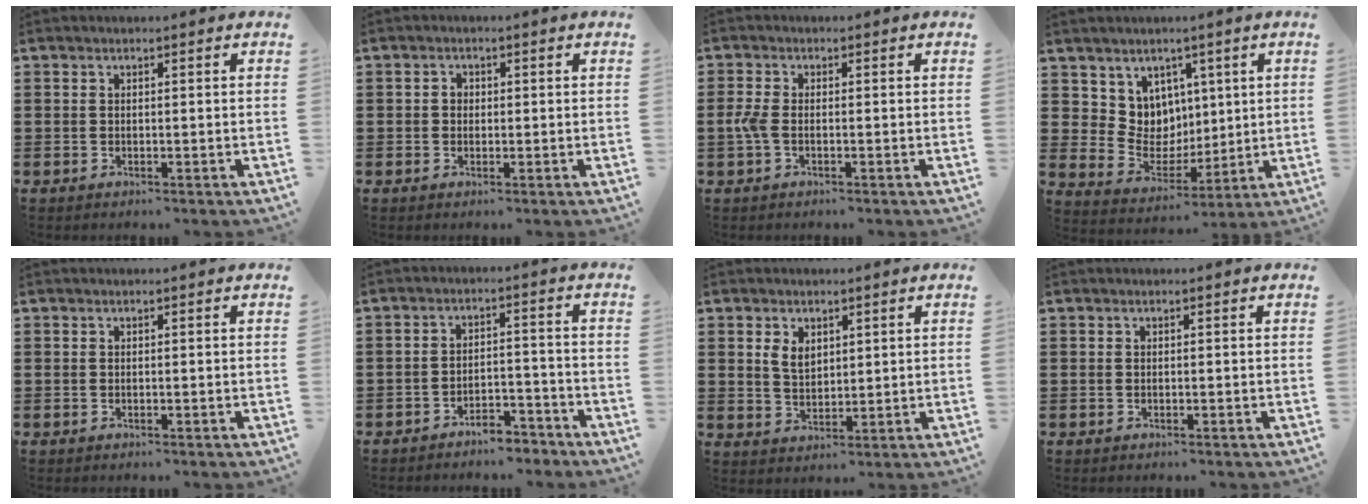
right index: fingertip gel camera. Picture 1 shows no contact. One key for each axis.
{"total": 1.2, "fx": 0.0, "fy": 1.0, "fz": 0.5, "tx": -0.013, "ty": 0.005, "tz": -0.001}
{"total": 2.5, "fx": -0.7, "fy": 1.0, "fz": 2.1, "tx": -0.061, "ty": -0.006, "tz": -0.019}
{"total": 7.3, "fx": 3.9, "fy": 6.2, "fz": 0.4, "tx": -0.046, "ty": -0.028, "tz": 0.078}
{"total": 0.0}
{"total": 4.1, "fx": -4.0, "fy": 0.7, "fz": 0.6, "tx": -0.014, "ty": 0.009, "tz": -0.082}
{"total": 3.3, "fx": 1.5, "fy": 2.2, "fz": 1.9, "tx": -0.045, "ty": 0.008, "tz": 0.028}
{"total": 0.0}